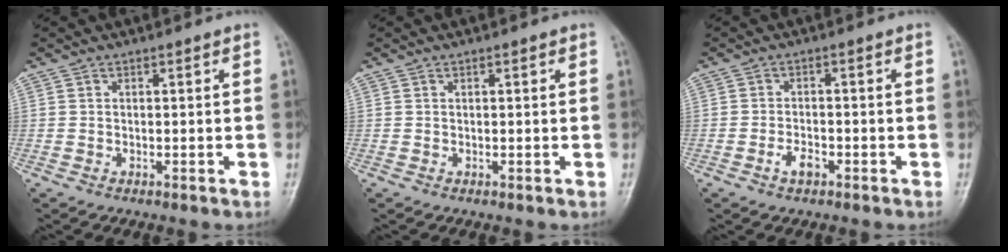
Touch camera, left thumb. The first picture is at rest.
{"total": 0.8, "force": [0.3, 0.2, 0.7], "torque": [-0.011, 0.002, 0.004]}
{"total": 2.9, "force": [-1.6, 1.5, 1.9], "torque": [-0.033, 0.013, -0.028]}